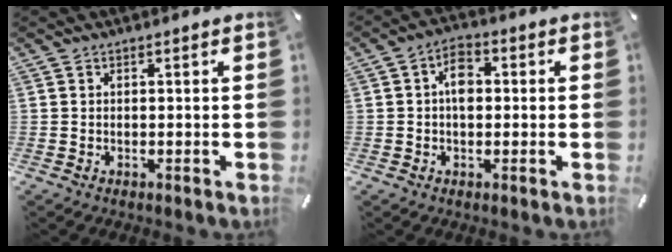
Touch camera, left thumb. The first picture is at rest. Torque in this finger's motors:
{"motor_torque": [1.07, 1.07, 0.89, -0.21, 0.02]}